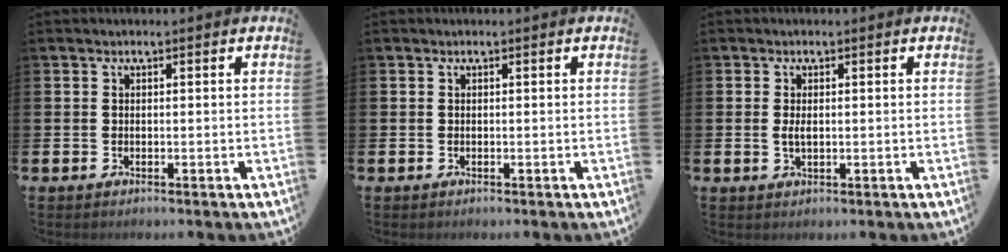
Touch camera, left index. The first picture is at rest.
{"total": 0.0}
{"total": 1.6, "force": [0.1, 0.7, 1.5], "torque": [-0.025, 0.001, -0.001]}